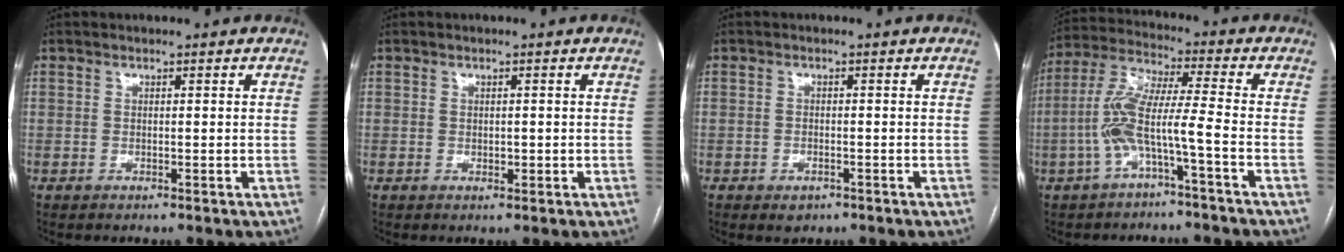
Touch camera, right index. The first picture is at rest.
{"total": 1.2, "force": [-0.1, 0.9, 0.8], "torque": [-0.009, 0.000, 0.003]}
{"total": 2.0, "force": [-1.1, 1.4, 1.0], "torque": [-0.010, 0.003, -0.007]}
{"total": 9.0, "force": [-3.2, 0.4, 8.4], "torque": [-0.182, 0.023, -0.065]}